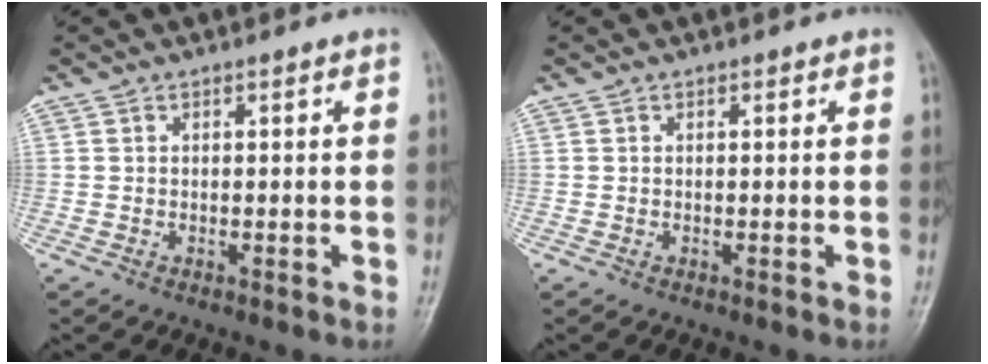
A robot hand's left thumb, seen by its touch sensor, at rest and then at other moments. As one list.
[{"total": 0.0}]